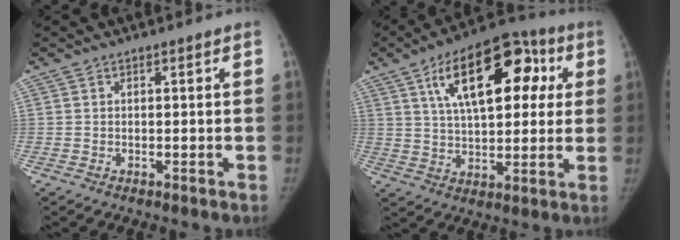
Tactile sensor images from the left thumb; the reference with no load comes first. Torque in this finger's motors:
{"motor_torque": [0.37, 0.73, 1.85, -0.91, 0.44]}